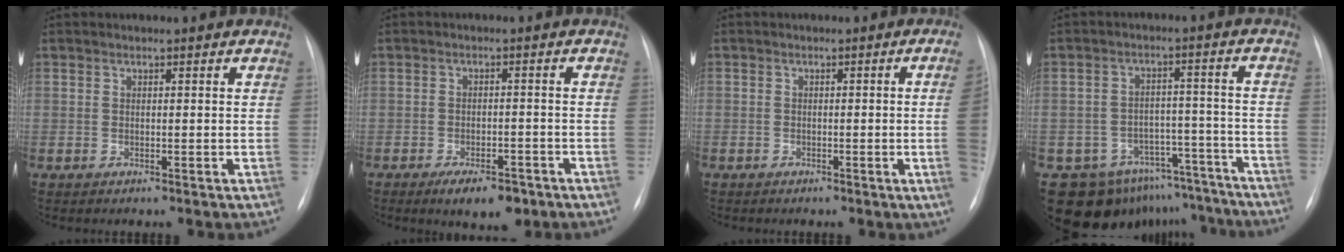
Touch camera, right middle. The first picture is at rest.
{"total": 6.1, "force": [-4.0, 2.4, 3.8], "torque": [-0.056, -0.001, -0.054]}
{"total": 3.8, "force": [-0.6, -0.9, 3.6], "torque": [-0.043, -0.004, -0.009]}
{"total": 15.0, "force": [-12.5, 8.0, 1.7], "torque": [-0.014, 0.058, -0.156]}